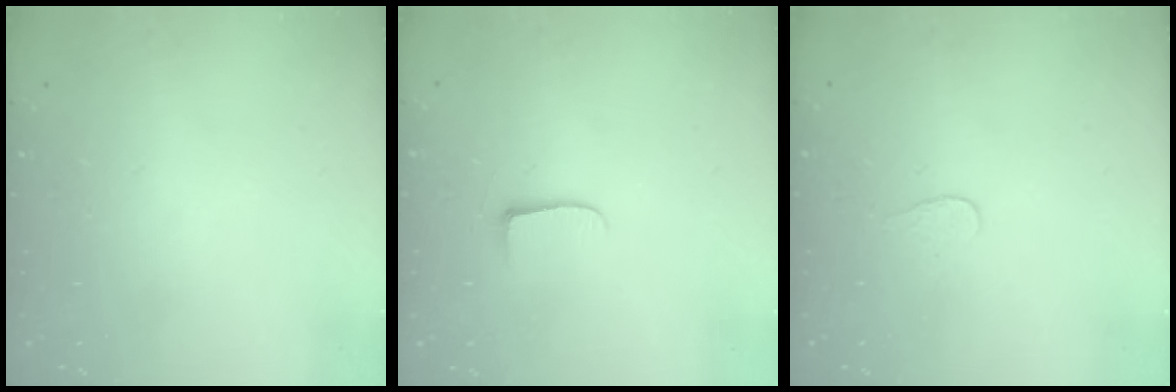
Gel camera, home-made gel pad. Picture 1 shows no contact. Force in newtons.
{"total": 5.3, "press": 5.2, "slide": 0.7}
{"total": 2.7, "press": 2.7, "slide": 0.3}